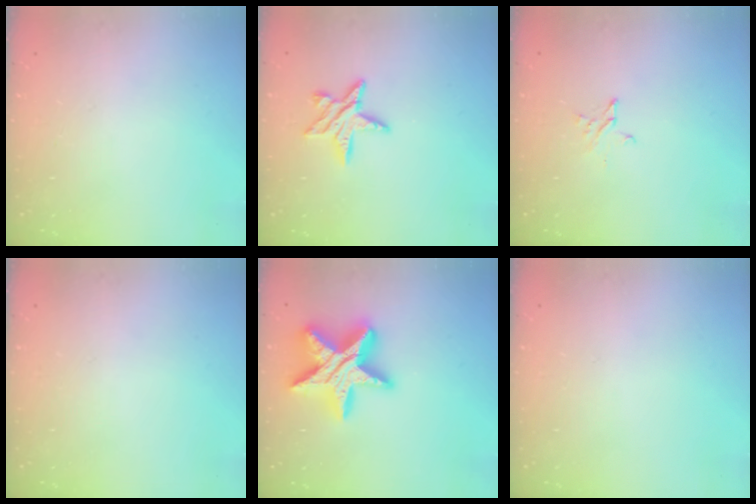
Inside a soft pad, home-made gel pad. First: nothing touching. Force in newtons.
{"total": 8.9, "press": 8.9, "slide": 0.4}
{"total": 2.2, "press": 2.2, "slide": 0.2}
{"total": 0.0}
{"total": 20.7, "press": 20.7, "slide": 1.7}
{"total": 0.0}